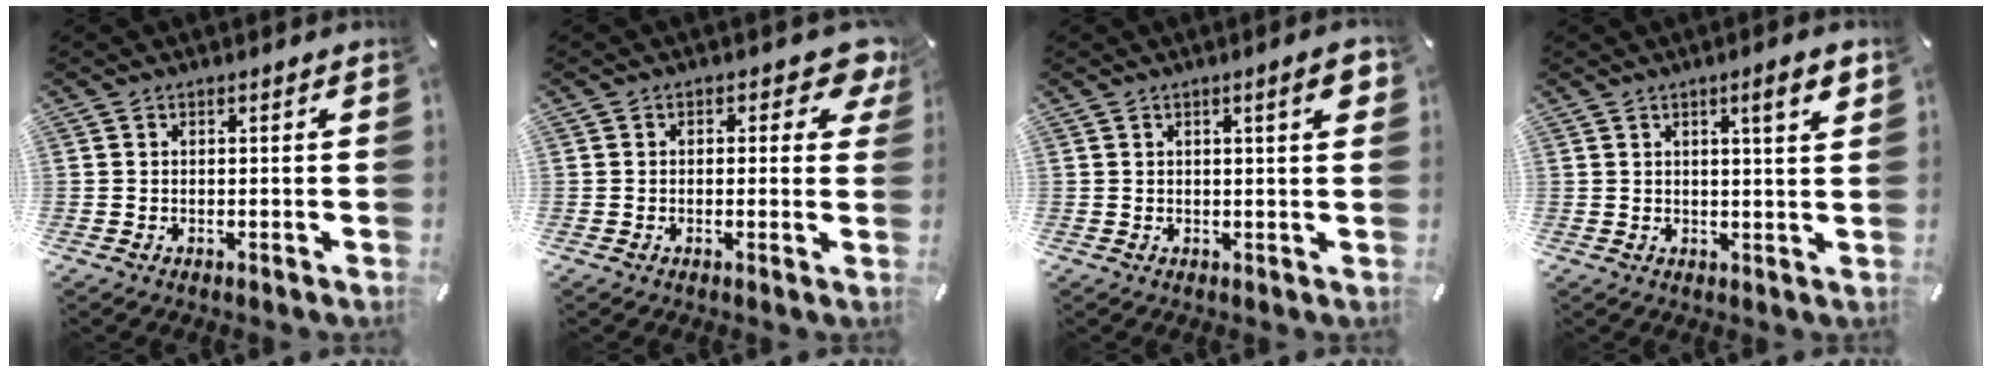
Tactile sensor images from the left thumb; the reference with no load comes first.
{"total": 5.8, "force": [2.4, 3.2, 4.1], "torque": [-0.038, -0.014, 0.034]}
{"total": 4.8, "force": [1.7, 0.9, 4.5], "torque": [-0.070, -0.002, 0.023]}
{"total": 5.8, "force": [2.6, 0.5, 5.2], "torque": [-0.080, -0.007, 0.036]}